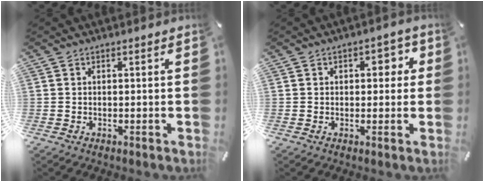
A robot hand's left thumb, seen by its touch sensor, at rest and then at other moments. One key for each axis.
{"total": 4.1, "fx": 0.4, "fy": 2.8, "fz": 2.9, "tx": -0.029, "ty": -0.001, "tz": -0.005}